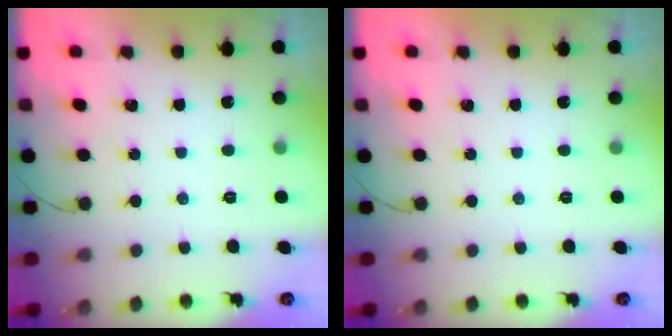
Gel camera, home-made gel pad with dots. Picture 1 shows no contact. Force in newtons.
{"total": 0.0}